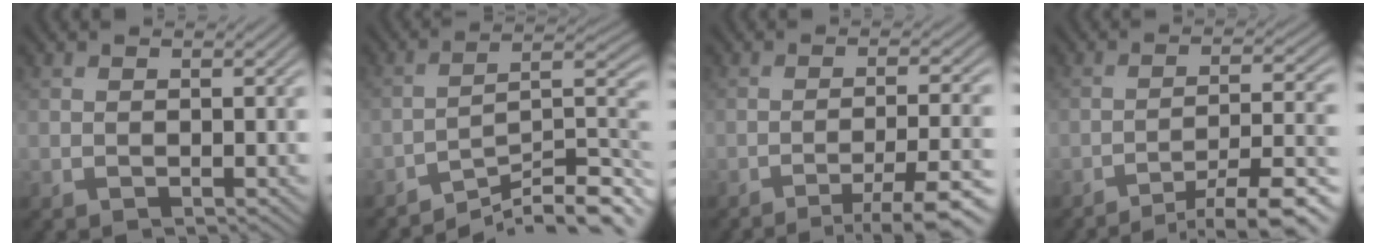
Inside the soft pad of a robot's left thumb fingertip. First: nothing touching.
{"total": 10.8, "force": [-8.4, 1.8, 6.5], "torque": [-0.092, 0.011, -0.146]}
{"total": 8.5, "force": [-5.3, 1.2, 6.5], "torque": [-0.103, 0.009, -0.078]}
{"total": 11.6, "force": [-8.4, 2.2, 7.6], "torque": [-0.120, 0.003, -0.119]}